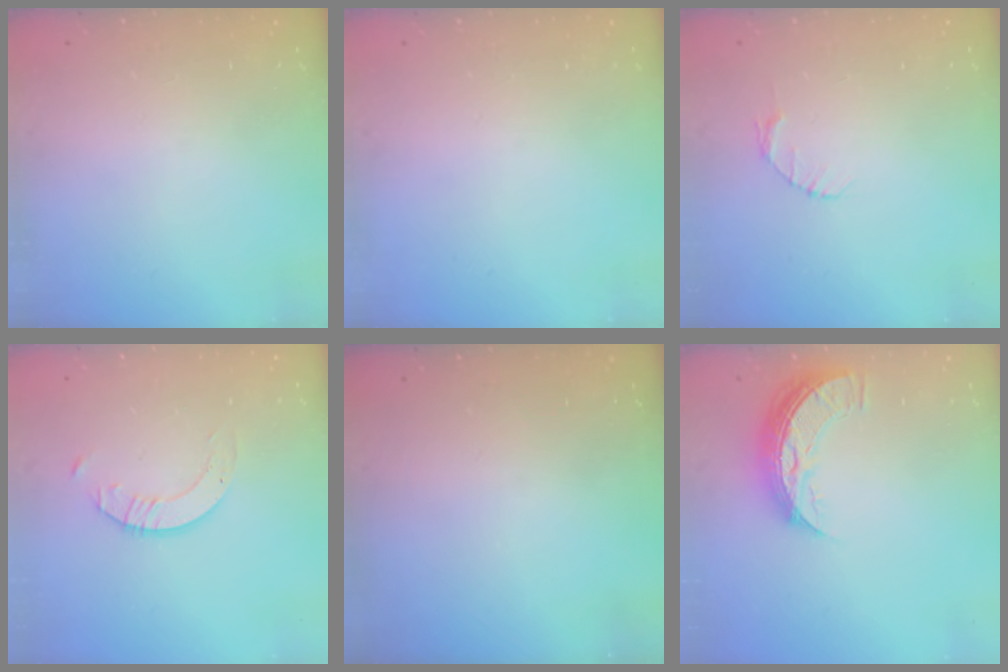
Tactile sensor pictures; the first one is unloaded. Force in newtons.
{"total": 0.0}
{"total": 2.6, "press": 2.6, "slide": 0.3}
{"total": 2.3, "press": 2.3, "slide": 0.2}
{"total": 0.0}
{"total": 9.8, "press": 9.8, "slide": 0.7}